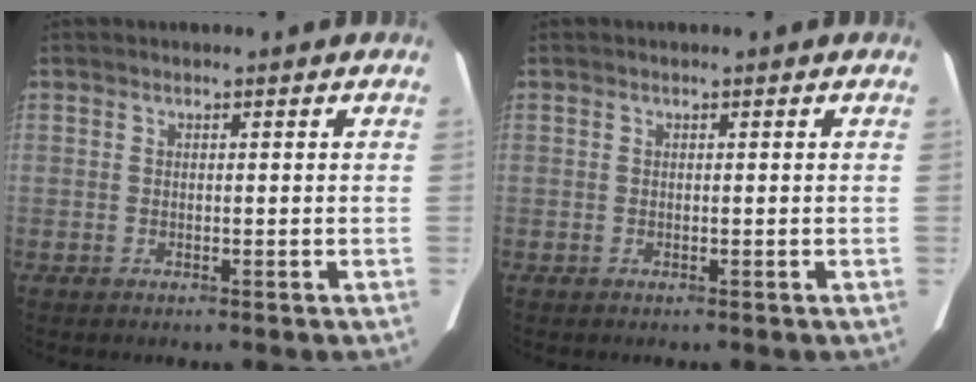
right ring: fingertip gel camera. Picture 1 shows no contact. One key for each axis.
{"total": 0.0}